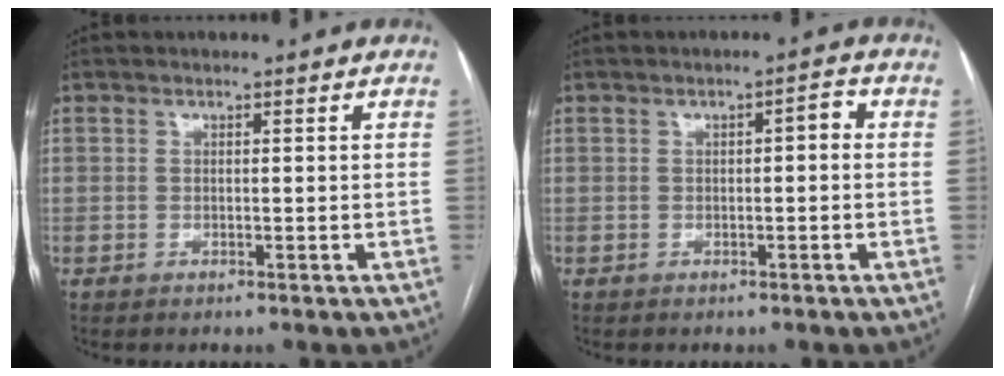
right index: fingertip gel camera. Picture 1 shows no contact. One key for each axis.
{"total": 1.9, "fx": 0.0, "fy": 0.6, "fz": 1.8, "tx": -0.021, "ty": 0.011, "tz": -0.001}